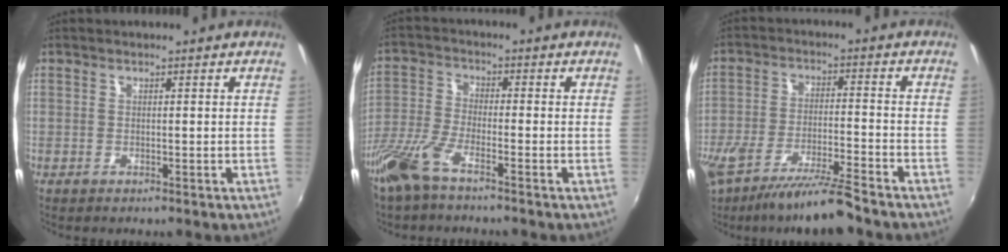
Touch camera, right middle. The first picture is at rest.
{"total": 8.1, "force": [-5.9, 1.6, 5.4], "torque": [-0.122, -0.012, -0.123]}
{"total": 12.8, "force": [-10.4, 0.8, 7.4], "torque": [-0.159, -0.027, -0.181]}